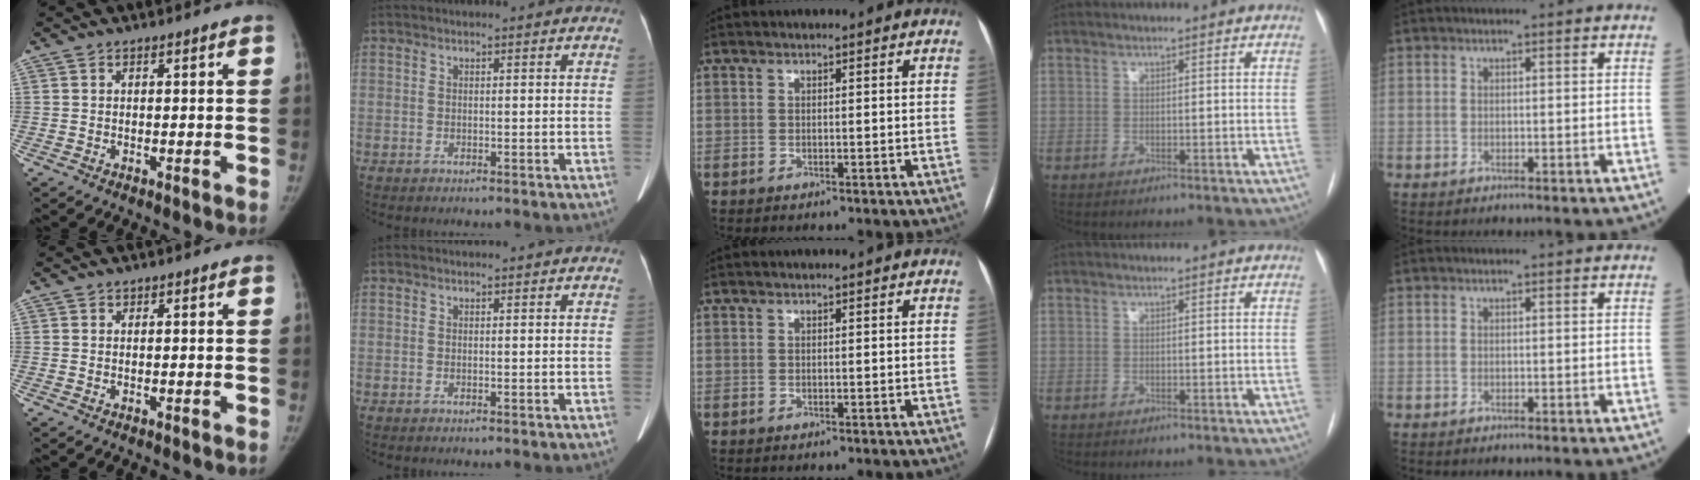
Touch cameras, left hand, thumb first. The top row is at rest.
{"index": {"total": 1.0, "force": [0.9, 0.1, 0.4], "torque": [-0.008, 0.003, 0.011]}}